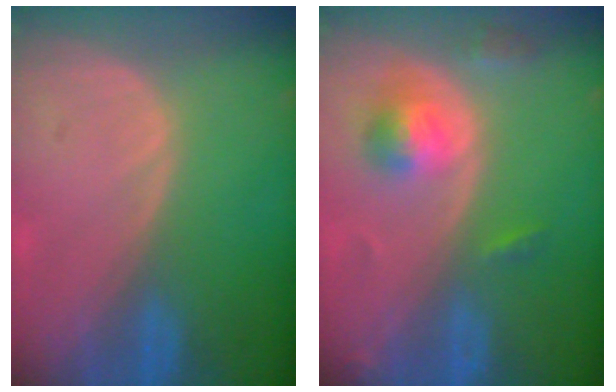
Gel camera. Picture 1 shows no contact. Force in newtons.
{"total": 5.4, "press": 4.8, "slide": 2.3}